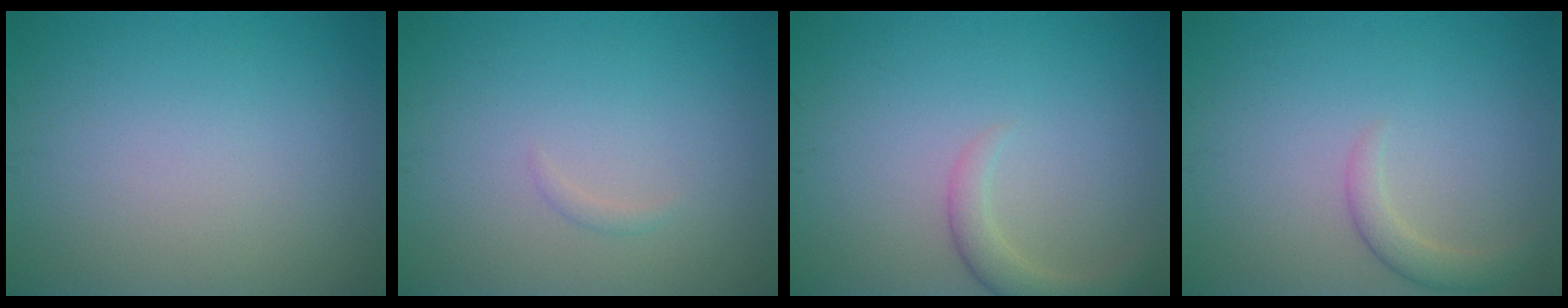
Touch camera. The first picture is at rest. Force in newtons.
{"total": 0.5, "press": 0.5, "slide": 0.0}
{"total": 2.3, "press": 2.3, "slide": 0.3}
{"total": 1.8, "press": 1.8, "slide": 0.1}